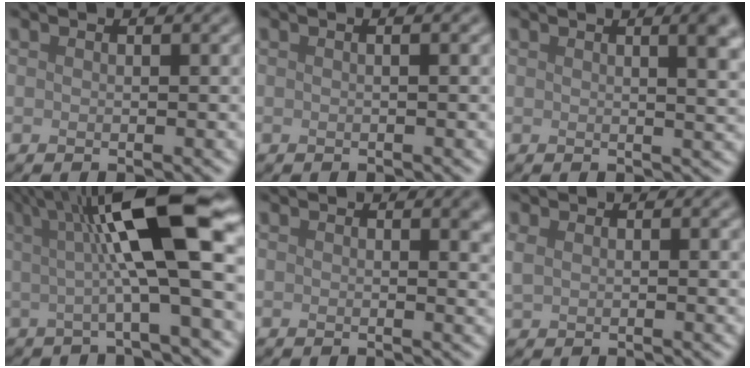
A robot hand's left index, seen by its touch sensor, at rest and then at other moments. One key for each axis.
{"total": 1.0, "fx": 0.2, "fy": 0.4, "fz": 0.9, "tx": -0.009, "ty": 0.001, "tz": -0.008}
{"total": 5.2, "fx": 2.1, "fy": 2.1, "fz": 4.3, "tx": -0.018, "ty": 0.018, "tz": 0.018}
{"total": 11.0, "fx": 1.8, "fy": 2.0, "fz": 10.7, "tx": -0.155, "ty": 0.011, "tz": 0.026}
{"total": 2.8, "fx": 1.6, "fy": 1.2, "fz": 2.0, "tx": -0.014, "ty": 0.003, "tz": 0.021}
{"total": 1.5, "fx": 1.1, "fy": 0.6, "fz": 0.8, "tx": -0.027, "ty": 0.000, "tz": 0.026}